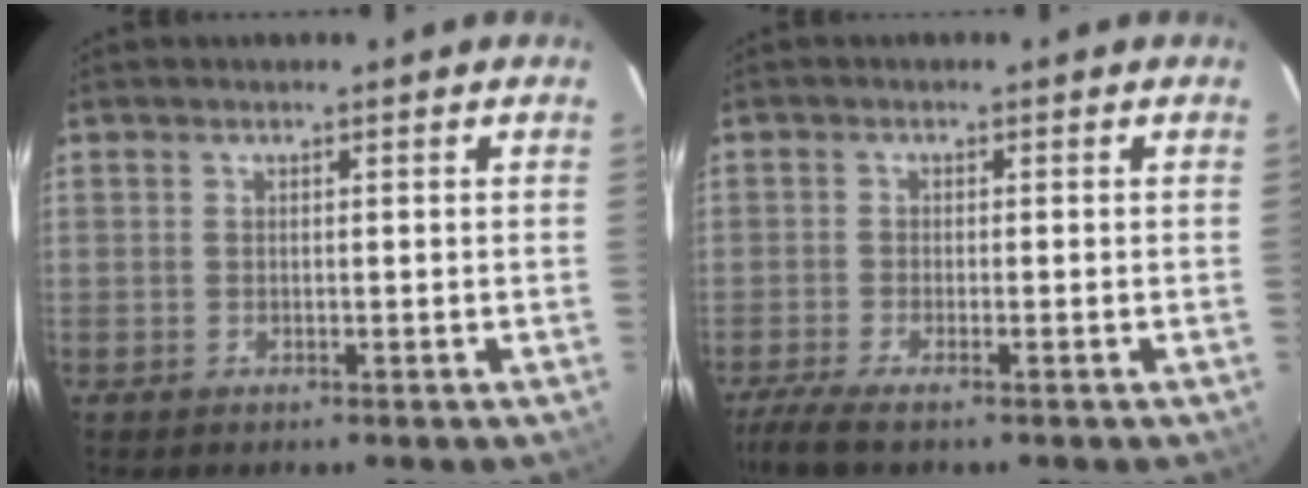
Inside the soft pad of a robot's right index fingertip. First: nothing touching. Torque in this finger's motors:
{"motor_torque": [0.13, -0.33, 0.10, 0.01]}